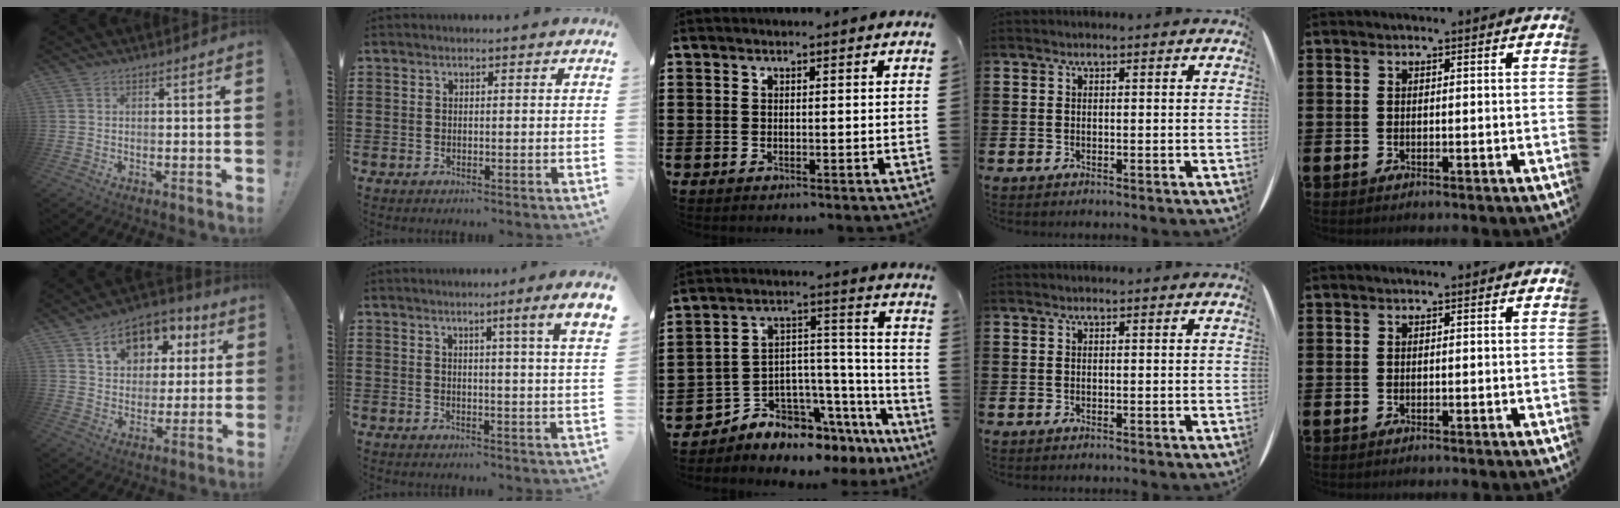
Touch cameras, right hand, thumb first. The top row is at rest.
{"thumb": {"total": 13.6, "force": [6.1, 10.0, 6.8], "torque": [-0.093, -0.026, 0.114]}, "index": {"total": 4.6, "force": [2.3, -1.1, 3.8], "torque": [-0.061, -0.013, 0.031]}, "middle": {"total": 5.2, "force": [-4.8, 2.1, -0.4], "torque": [0.001, -0.008, -0.091]}}